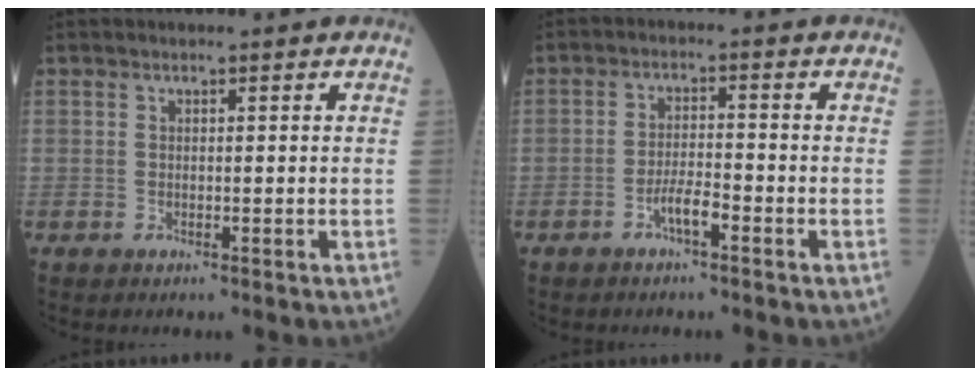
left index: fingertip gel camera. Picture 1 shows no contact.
{"total": 3.2, "force": [-2.1, 0.4, 2.4], "torque": [-0.044, -0.005, -0.043]}